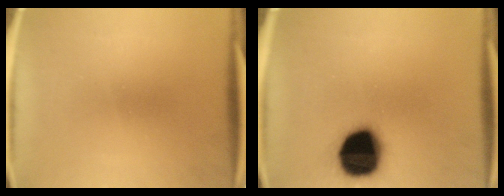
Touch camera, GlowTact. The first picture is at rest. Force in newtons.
{"total": 19.4}